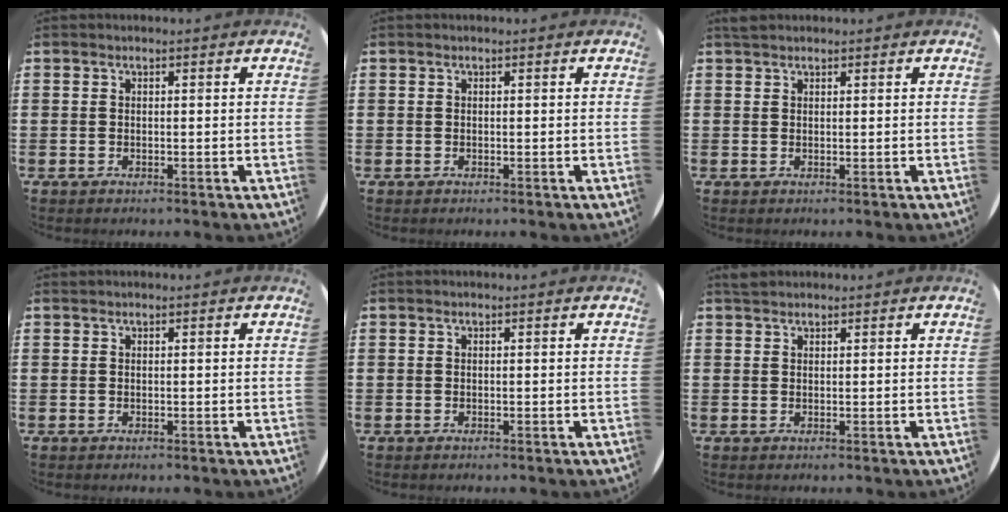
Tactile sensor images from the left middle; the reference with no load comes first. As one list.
[{"total": 0.0}, {"total": 0.9, "force": [0.8, 0.3, 0.1], "torque": [-0.004, 0.003, 0.016]}, {"total": 0.0}, {"total": 0.0}, {"total": 1.1, "force": [1.0, 0.3, 0.2], "torque": [0.002, 0.001, 0.018]}]